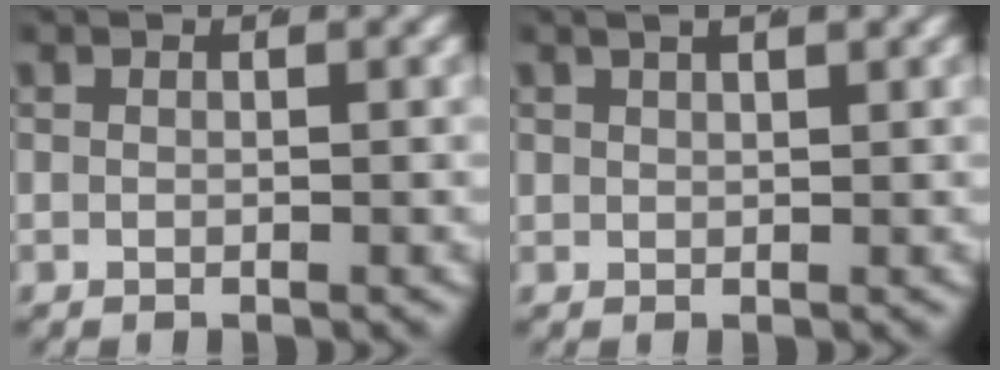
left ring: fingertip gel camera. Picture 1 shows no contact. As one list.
[{"total": 2.3, "force": [1.8, 0.6, 1.3], "torque": [-0.011, 0.013, 0.032]}]